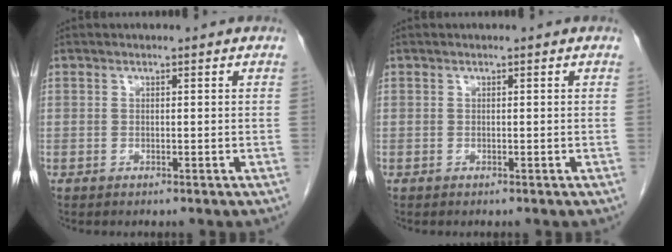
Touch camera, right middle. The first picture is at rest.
{"total": 0.0}